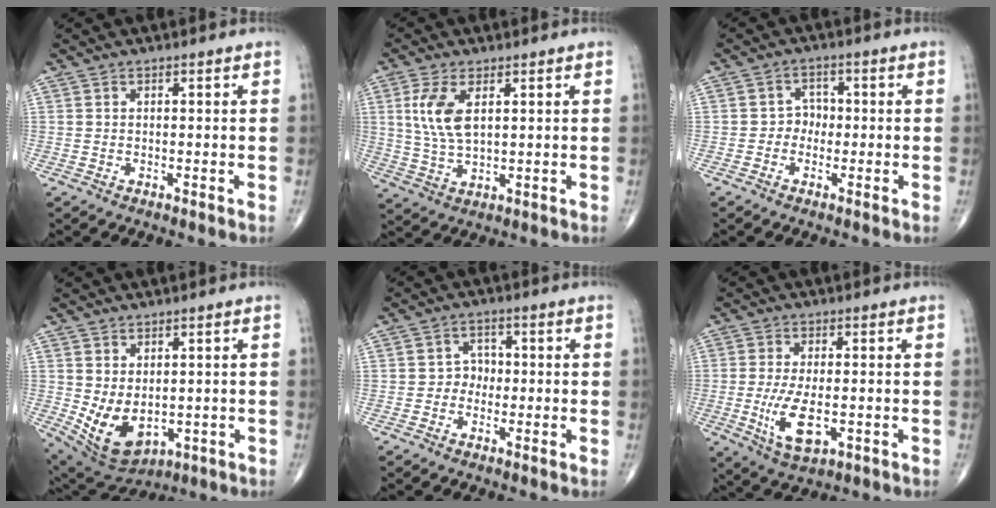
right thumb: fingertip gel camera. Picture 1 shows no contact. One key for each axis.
{"total": 7.9, "fx": 2.3, "fy": 3.7, "fz": 6.6, "tx": -0.141, "ty": -0.006, "tz": 0.053}
{"total": 3.1, "fx": -0.7, "fy": 2.7, "fz": 1.3, "tx": 0.005, "ty": 0.012, "tz": -0.022}
{"total": 9.6, "fx": -0.6, "fy": 6.1, "fz": 7.4, "tx": -0.119, "ty": -0.010, "tz": 0.018}
{"total": 3.0, "fx": -0.7, "fy": 2.7, "fz": 1.2, "tx": 0.005, "ty": 0.011, "tz": -0.021}
{"total": 8.3, "fx": -1.9, "fy": 3.7, "fz": 7.2, "tx": -0.140, "ty": -0.014, "tz": -0.027}